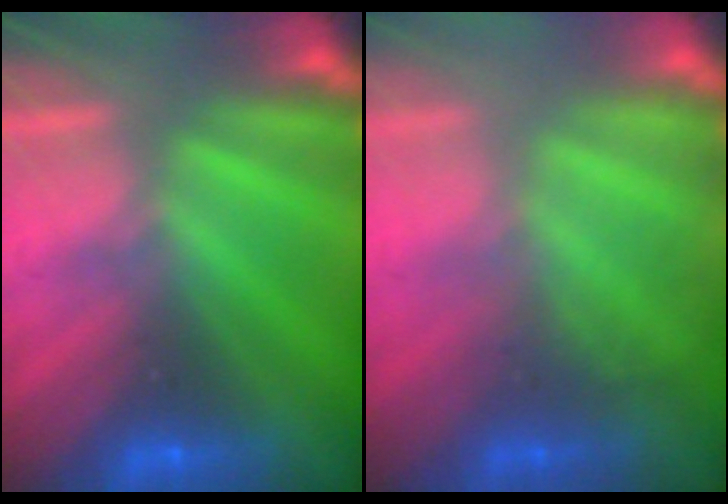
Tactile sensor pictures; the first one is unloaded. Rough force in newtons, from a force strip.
{"total": 2.5}